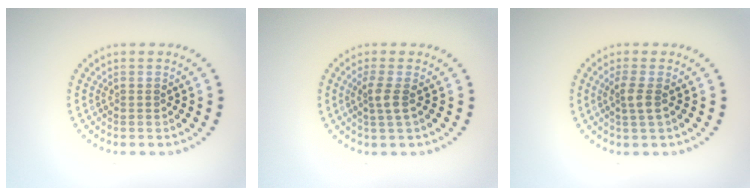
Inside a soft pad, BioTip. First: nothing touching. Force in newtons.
{"total": 1.7, "press": 1.4, "slide": 1.0}
{"total": 1.7, "press": 1.4, "slide": 1.0}